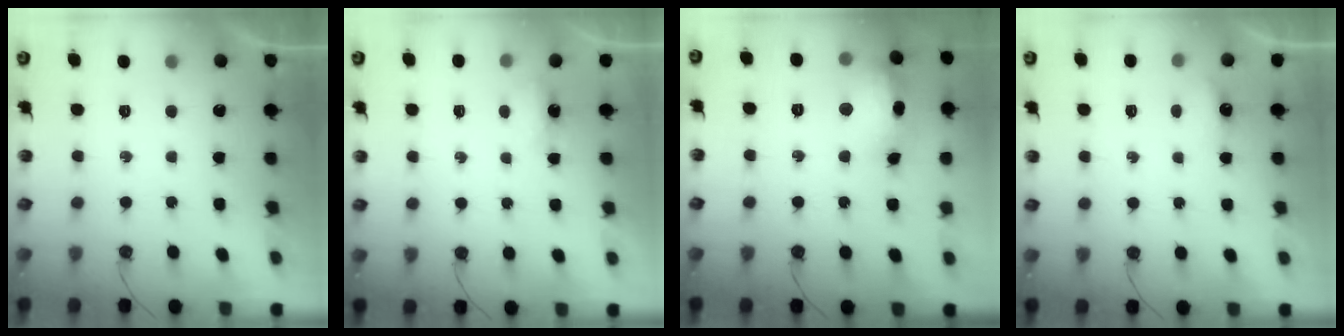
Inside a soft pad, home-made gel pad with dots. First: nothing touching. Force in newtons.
{"total": 3.6, "press": 3.5, "slide": 0.5}
{"total": 16.4, "press": 16.2, "slide": 1.9}
{"total": 3.6, "press": 3.5, "slide": 0.7}